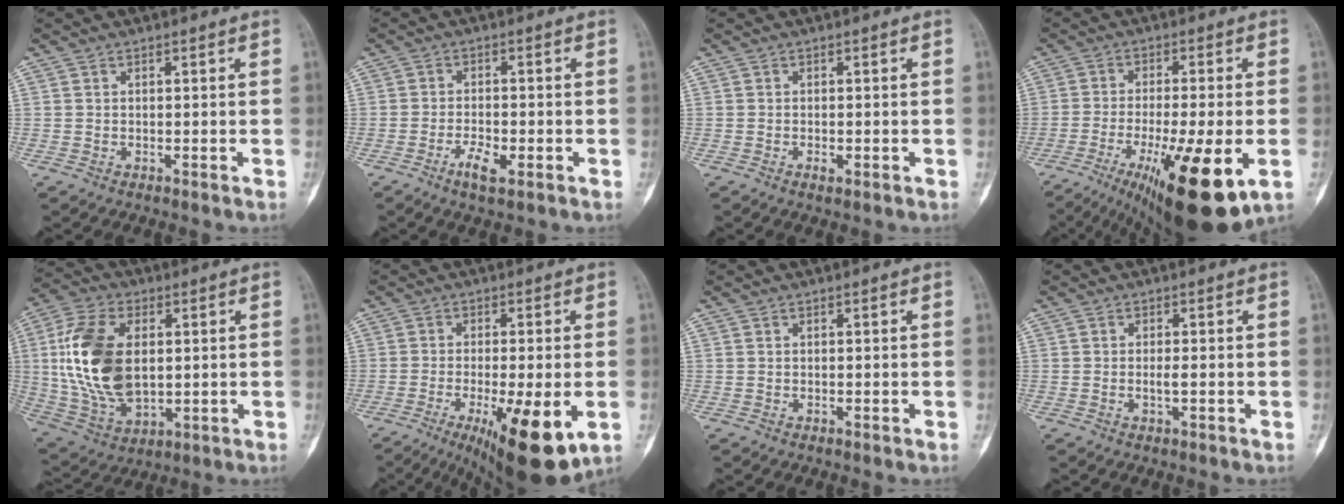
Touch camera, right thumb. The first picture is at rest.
{"total": 4.1, "force": [-1.9, 1.5, 3.3], "torque": [-0.061, 0.006, -0.034]}
{"total": 1.2, "force": [-0.5, 0.6, 1.0], "torque": [-0.013, 0.000, -0.008]}
{"total": 19.0, "force": [-7.2, 4.5, 17.0], "torque": [-0.251, -0.014, -0.100]}
{"total": 18.9, "force": [2.1, 11.2, 15.0], "torque": [-0.300, -0.009, 0.046]}
{"total": 15.6, "force": [-5.4, 4.0, 14.0], "torque": [-0.186, -0.015, -0.069]}
{"total": 0.0}
{"total": 1.5, "force": [-0.3, 0.3, 1.4], "torque": [-0.026, -0.001, -0.007]}